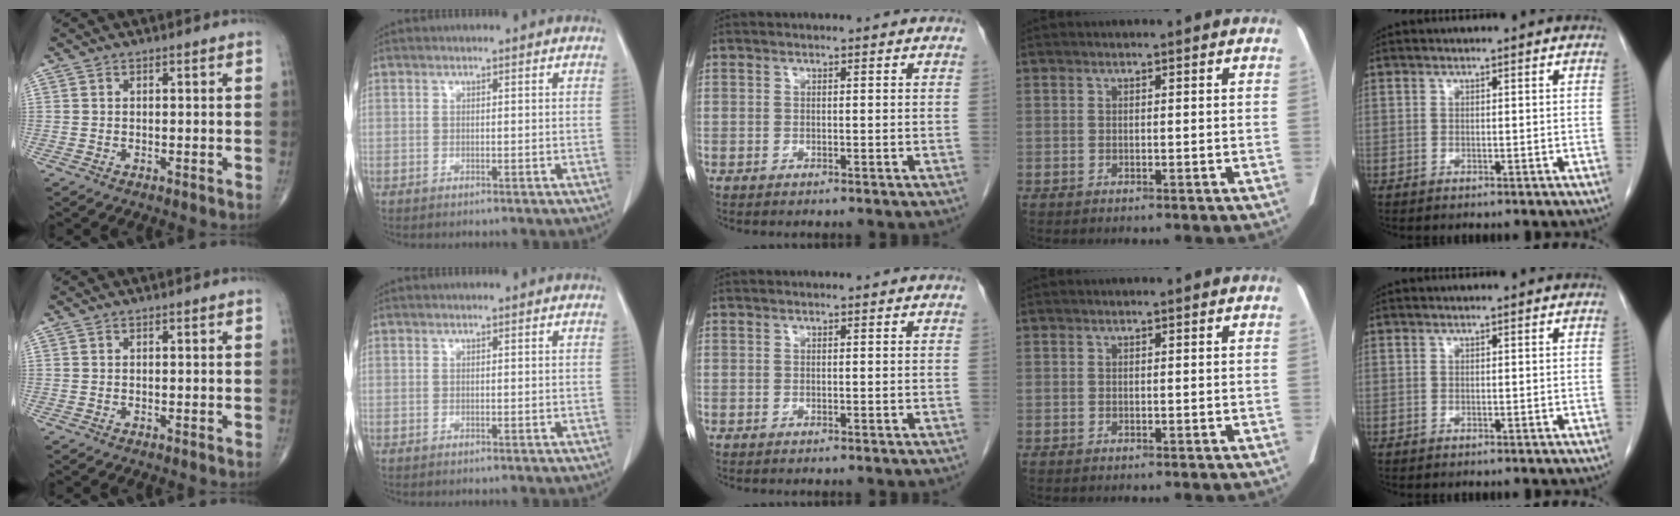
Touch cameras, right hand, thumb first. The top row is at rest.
{}